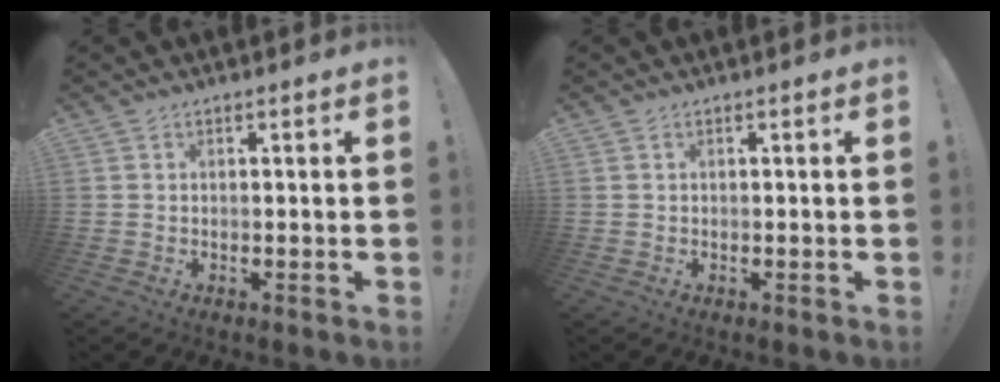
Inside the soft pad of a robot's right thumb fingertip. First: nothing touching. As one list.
[{"total": 0.0}]